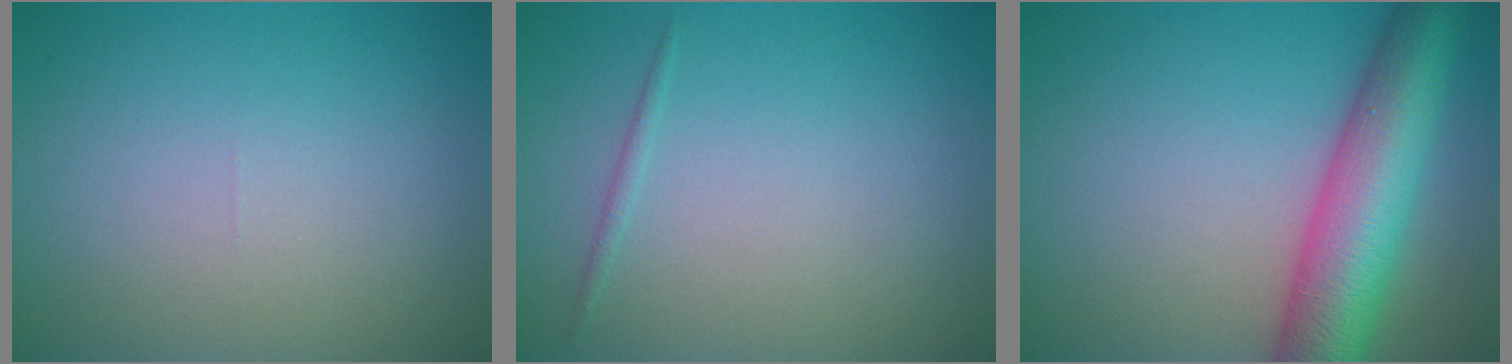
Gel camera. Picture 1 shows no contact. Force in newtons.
{"total": 0.6, "press": 0.6, "slide": 0.1}
{"total": 9.4, "press": 9.4, "slide": 0.3}